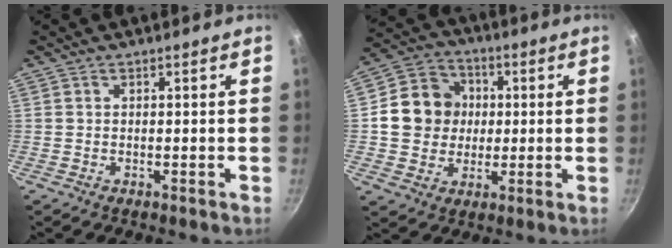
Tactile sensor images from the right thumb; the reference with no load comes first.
{"total": 12.3, "force": [0.8, 11.1, 5.2], "torque": [-0.058, 0.020, 0.007]}